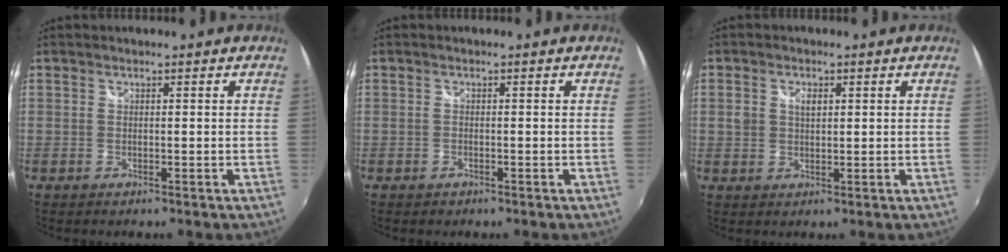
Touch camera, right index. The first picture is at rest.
{"total": 1.0, "force": [-0.6, 0.7, 0.2], "torque": [-0.006, -0.003, -0.010]}
{"total": 3.1, "force": [0.8, 2.4, 1.9], "torque": [-0.029, 0.002, 0.013]}